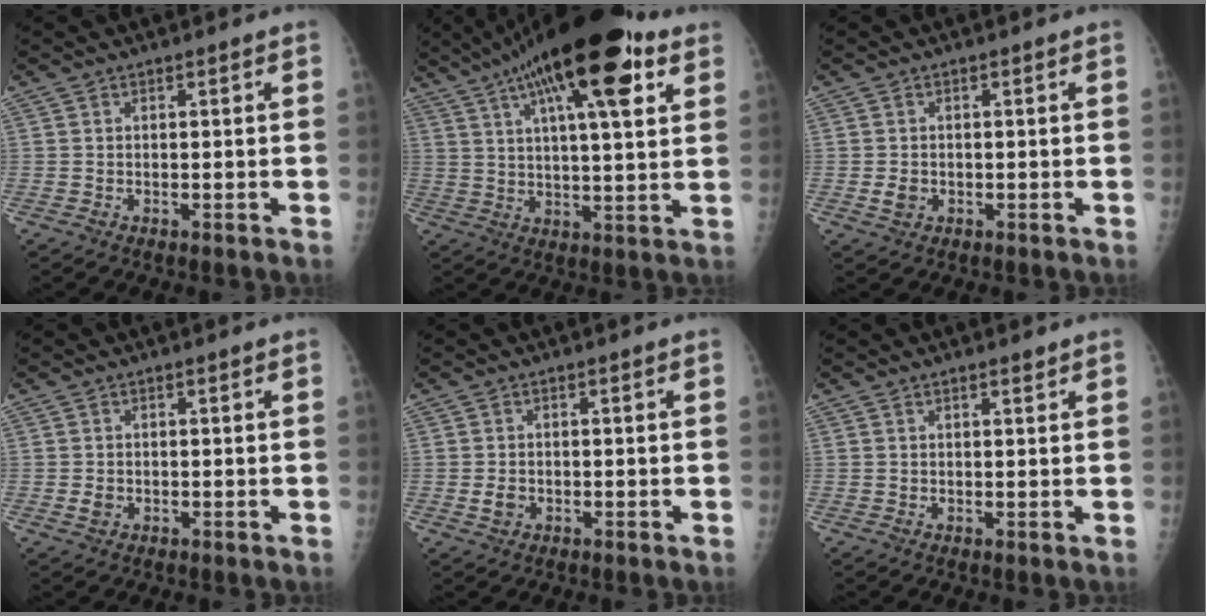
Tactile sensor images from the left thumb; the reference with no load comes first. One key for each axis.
{"total": 21.4, "fx": 11.1, "fy": 6.2, "fz": 17.2, "tx": -0.270, "ty": -0.006, "tz": 0.171}
{"total": 2.0, "fx": -0.3, "fy": 1.7, "fz": 1.1, "tx": -0.014, "ty": 0.001, "tz": -0.002}
{"total": 1.4, "fx": -0.2, "fy": 1.2, "fz": 0.8, "tx": -0.010, "ty": 0.001, "tz": 0.001}
{"total": 2.0, "fx": -0.4, "fy": 1.6, "fz": 1.1, "tx": -0.015, "ty": 0.001, "tz": -0.005}
{"total": 1.1, "fx": 0.9, "fy": 0.3, "fz": 0.6, "tx": -0.007, "ty": -0.006, "tz": 0.014}